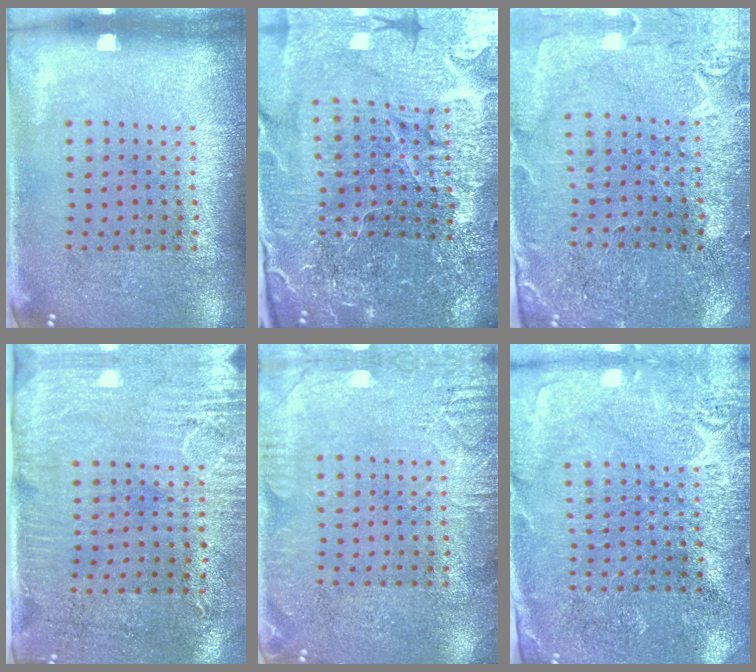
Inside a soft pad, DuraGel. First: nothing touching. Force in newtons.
{"total": 5.4, "press": 5.1, "slide": 1.8}
{"total": 0.7, "press": 0.7, "slide": 0.3}
{"total": 3.0, "press": 2.5, "slide": 1.7}
{"total": 2.8, "press": 2.7, "slide": 0.4}
{"total": 2.7, "press": 2.7, "slide": 0.2}